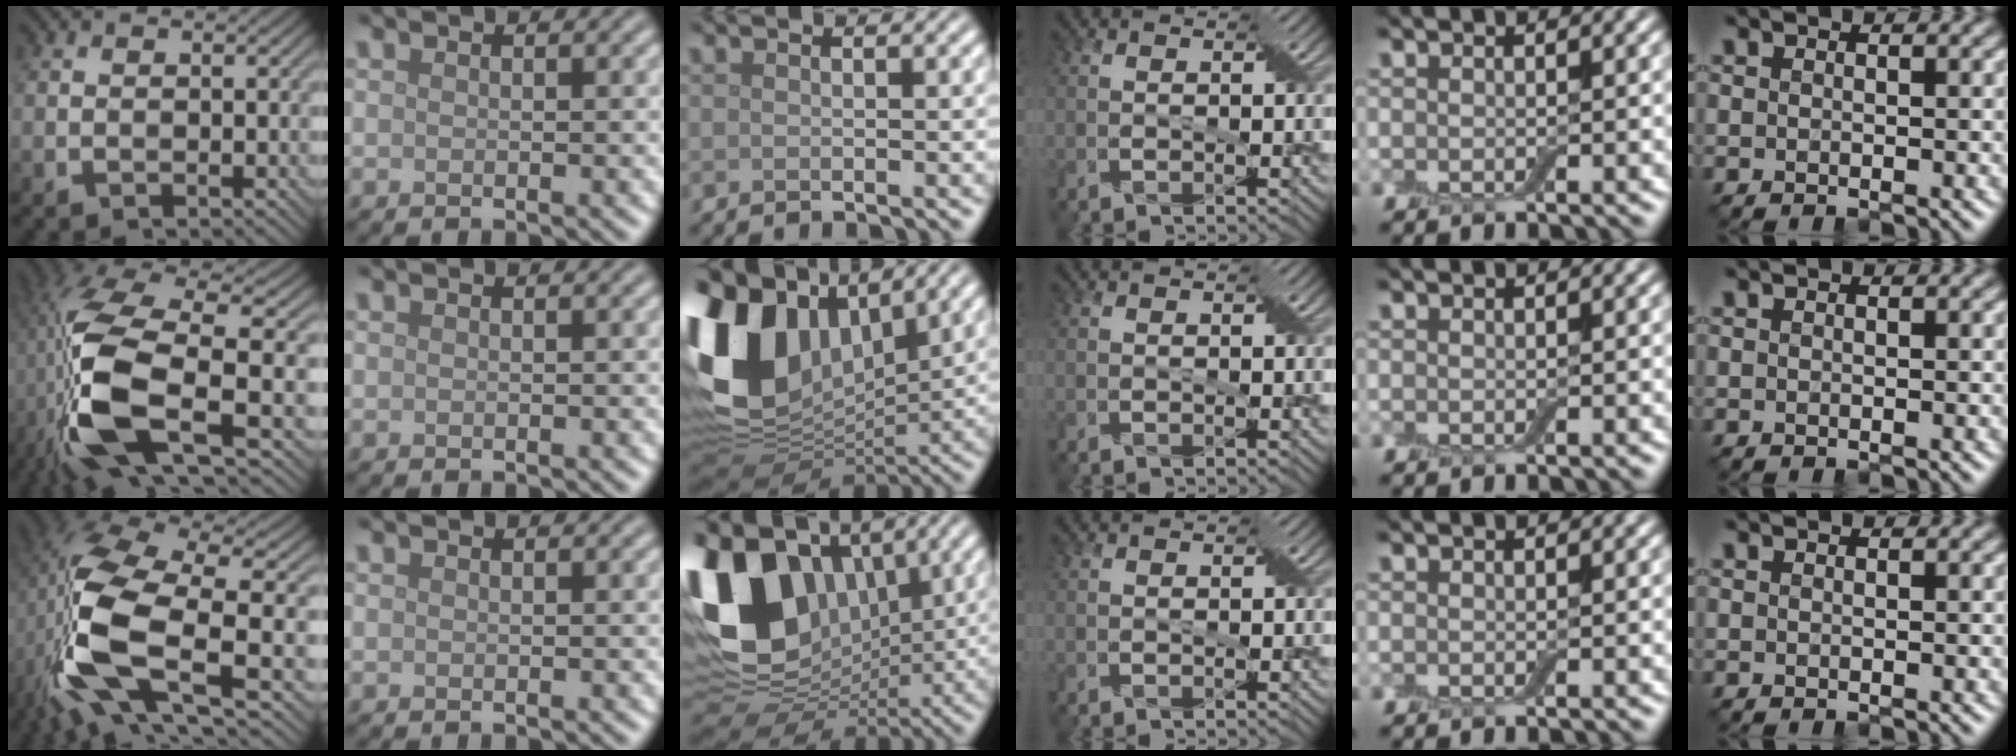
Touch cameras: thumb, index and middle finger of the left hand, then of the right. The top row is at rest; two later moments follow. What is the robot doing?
{"motion": "cut", "object": "cling film"}